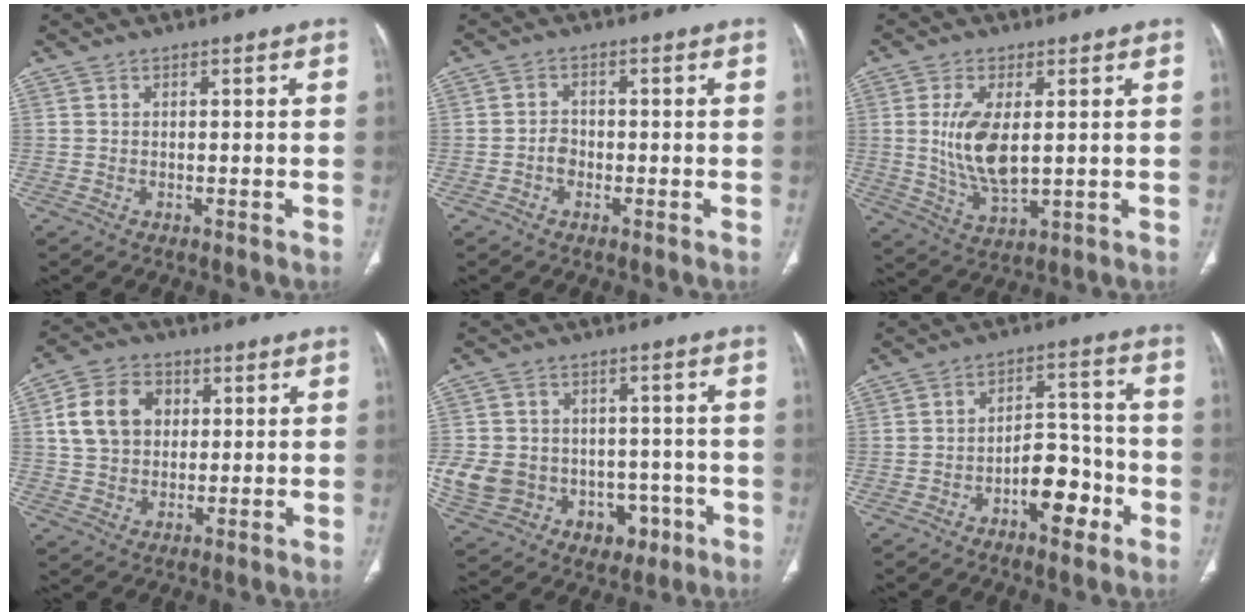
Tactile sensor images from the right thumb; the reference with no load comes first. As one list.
[{"total": 1.7, "force": [-0.7, 1.4, 0.7], "torque": [-0.004, 0.007, -0.016]}, {"total": 10.3, "force": [1.2, 4.7, 9.0], "torque": [-0.183, -0.019, 0.035]}, {"total": 11.8, "force": [2.8, 9.2, 6.9], "torque": [-0.103, 0.006, 0.049]}, {"total": 17.3, "force": [-3.9, 14.6, 8.3], "torque": [-0.149, 0.034, -0.037]}, {"total": 9.9, "force": [-4.4, 5.3, 7.1], "torque": [-0.080, 0.045, -0.068]}]